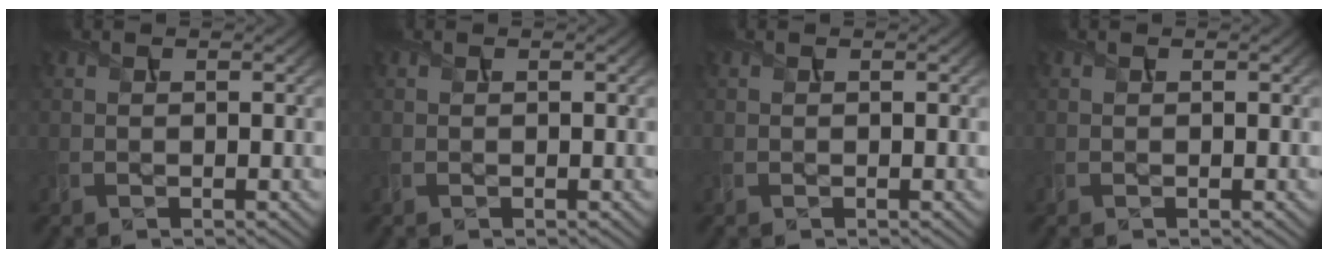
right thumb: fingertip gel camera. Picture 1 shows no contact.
{"total": 0.0}
{"total": 0.0}
{"total": 0.0}